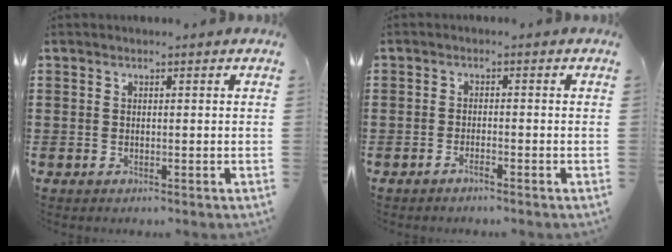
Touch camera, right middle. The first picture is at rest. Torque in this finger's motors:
{"motor_torque": [-0.15, -0.01, -0.02, -0.01]}